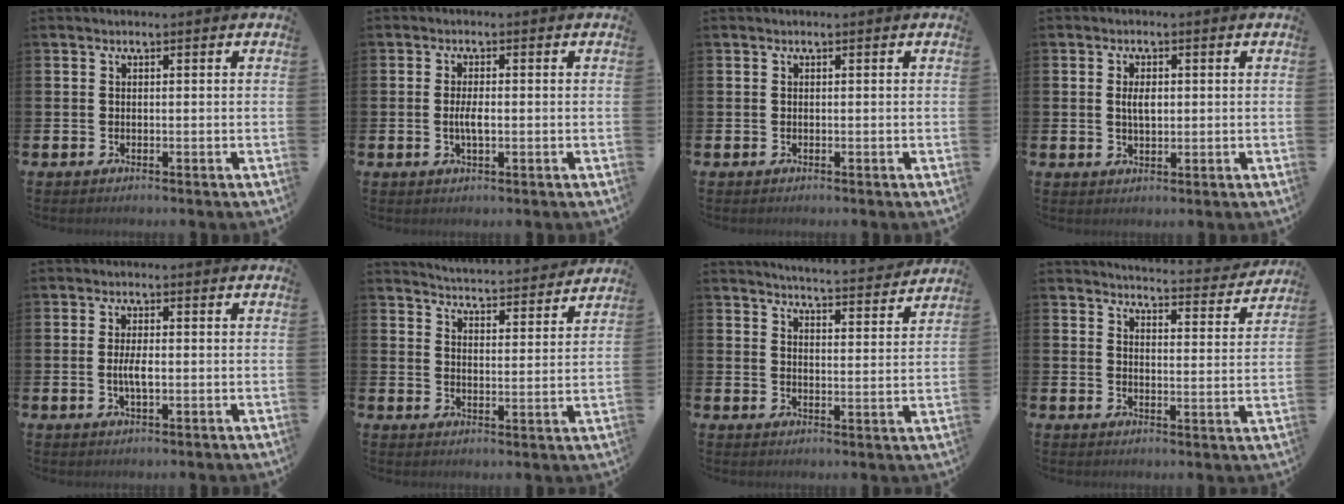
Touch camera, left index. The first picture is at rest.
{"total": 2.6, "force": [-0.2, 0.9, 2.5], "torque": [-0.043, 0.000, -0.005]}
{"total": 0.0}
{"total": 2.6, "force": [0.5, 1.4, 2.2], "torque": [-0.035, 0.003, 0.005]}
{"total": 3.0, "force": [-0.2, 1.0, 2.8], "torque": [-0.049, 0.000, -0.004]}
{"total": 4.8, "force": [4.8, 0.1, 0.1], "torque": [-0.018, -0.045, 0.083]}
{"total": 5.0, "force": [5.0, -0.2, 0.4], "torque": [-0.023, -0.040, 0.086]}
{"total": 4.4, "force": [4.4, 0.3, 0.5], "torque": [-0.016, -0.037, 0.073]}